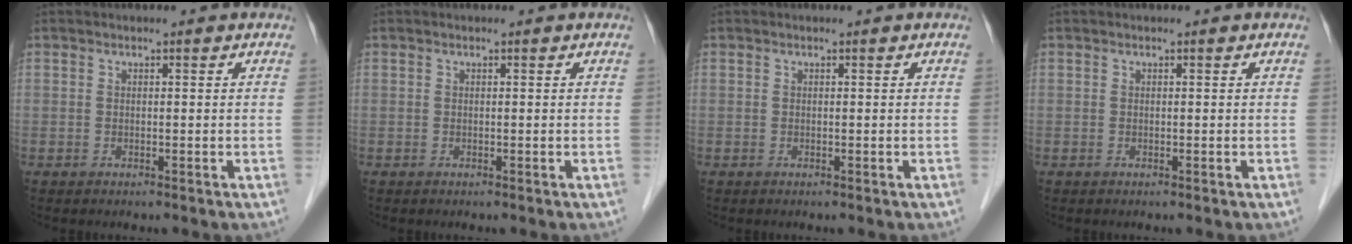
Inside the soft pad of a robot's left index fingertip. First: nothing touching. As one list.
[{"total": 0.0}, {"total": 0.0}, {"total": 0.0}]